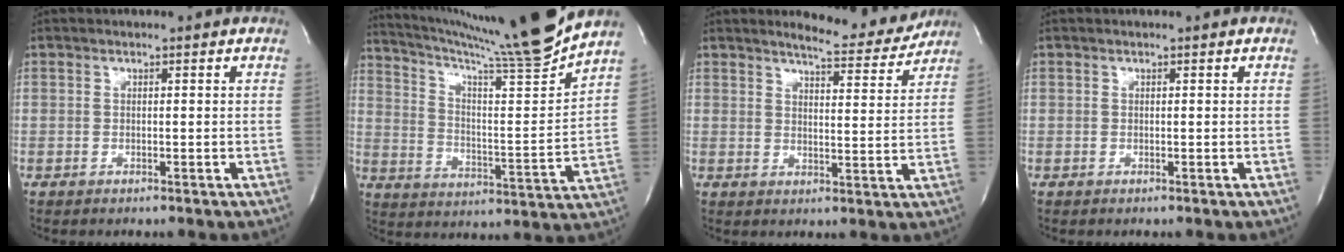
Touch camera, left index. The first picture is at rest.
{"total": 17.9, "force": [16.5, -3.5, 6.0], "torque": [-0.111, -0.068, 0.251]}
{"total": 7.4, "force": [7.2, 0.6, 1.2], "torque": [-0.023, -0.019, 0.093]}
{"total": 0.0}